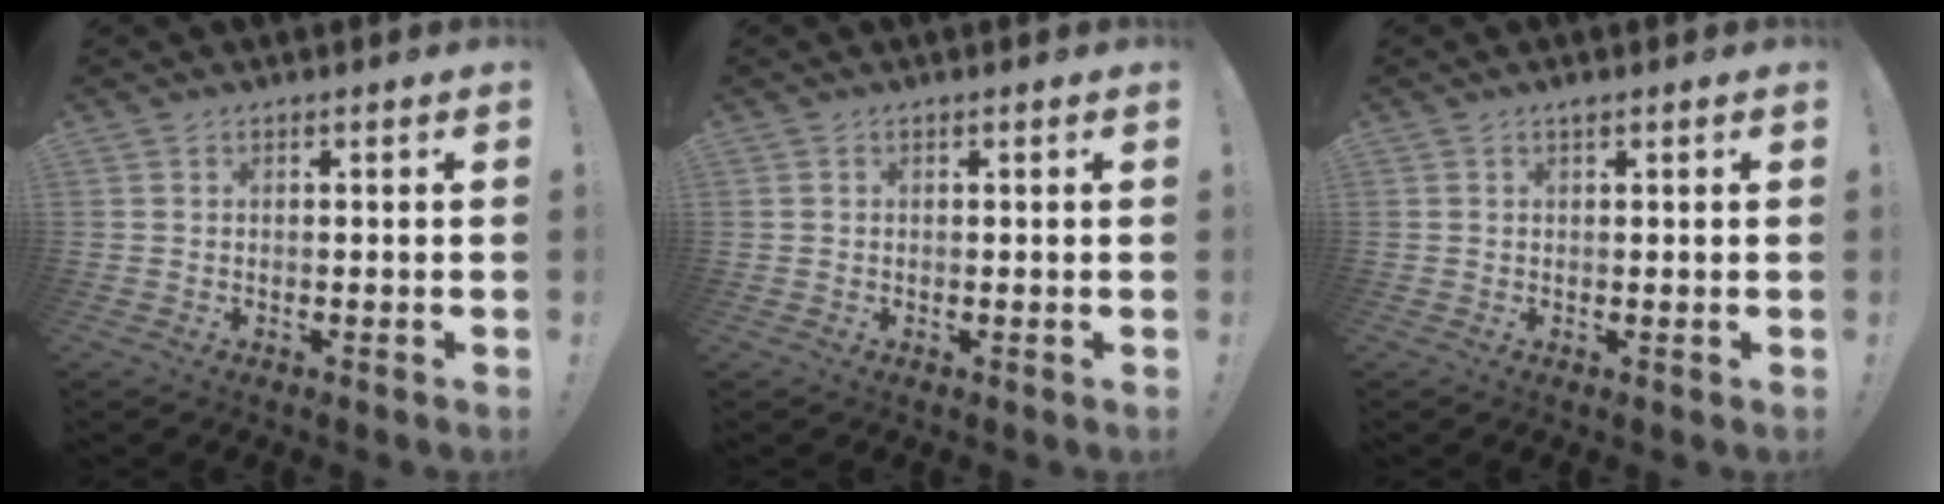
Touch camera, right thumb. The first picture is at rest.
{"total": 0.9, "force": [0.3, 0.8, -0.3], "torque": [0.013, -0.003, 0.003]}
{"total": 1.0, "force": [0.8, 0.0, 0.6], "torque": [-0.004, -0.003, 0.012]}